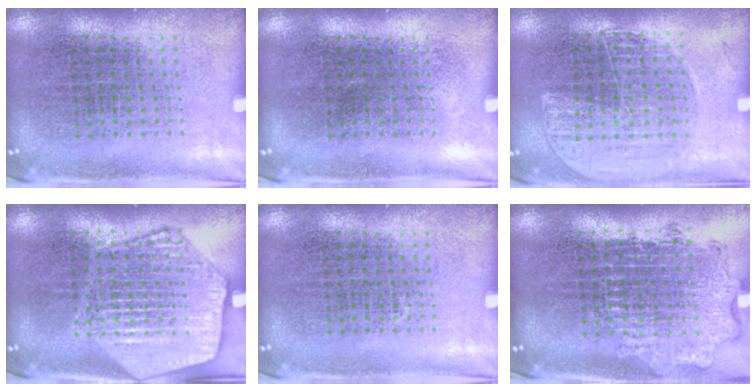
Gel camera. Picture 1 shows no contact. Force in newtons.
{"total": 0.0}
{"total": 1.3, "press": 1.3, "slide": 0.1}
{"total": 3.8, "press": 3.7, "slide": 0.5}
{"total": 0.0}
{"total": 1.9, "press": 1.4, "slide": 1.2}